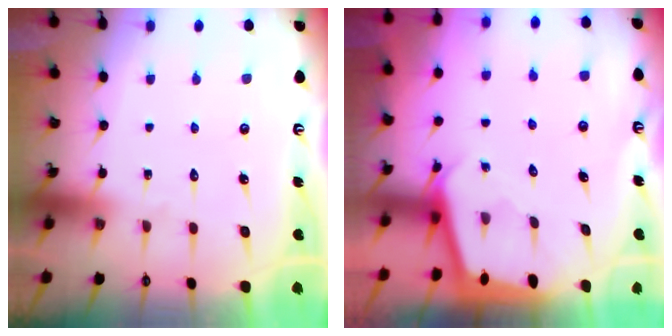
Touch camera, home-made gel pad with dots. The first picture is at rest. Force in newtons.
{"total": 2.0, "press": 2.0, "slide": 0.1}